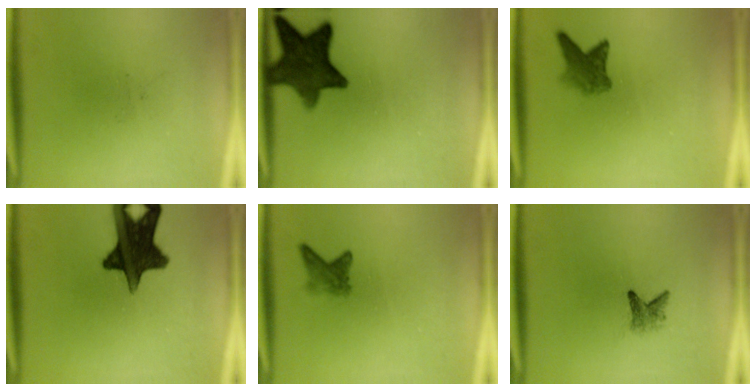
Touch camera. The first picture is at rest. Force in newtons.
{"total": 12.1}
{"total": 3.8}
{"total": 14.8}
{"total": 2.3}
{"total": 2.0}